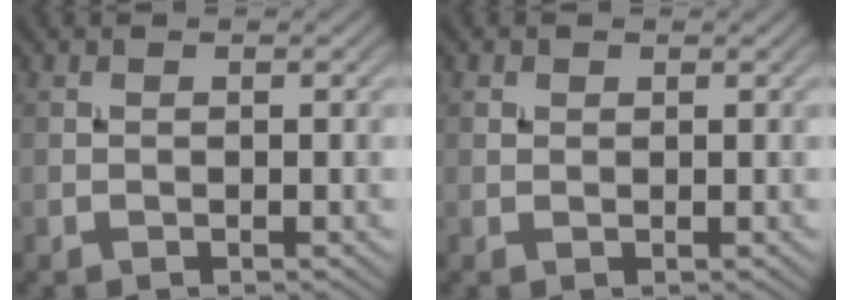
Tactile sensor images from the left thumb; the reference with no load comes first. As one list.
[{"total": 0.7, "force": [0.4, 0.5, 0.2], "torque": [-0.002, -0.002, 0.008]}]